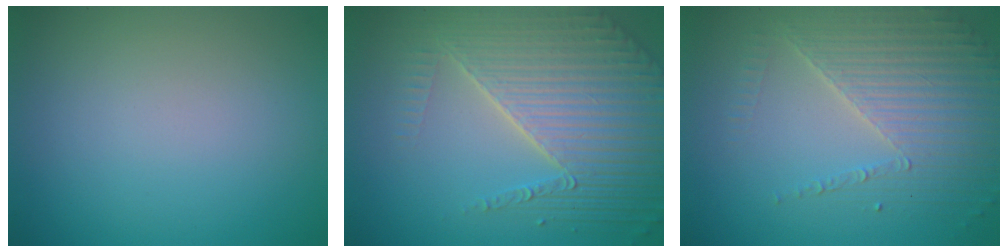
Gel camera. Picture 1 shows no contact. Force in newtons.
{"total": 7.2, "press": 5.5, "slide": 4.6}
{"total": 4.3, "press": 3.8, "slide": 2.1}